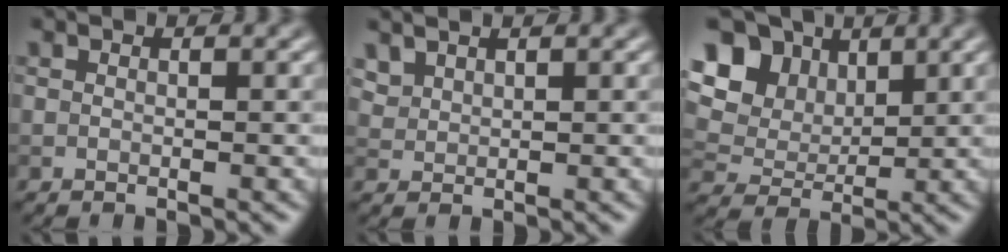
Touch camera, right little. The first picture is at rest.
{"total": 1.6, "force": [1.4, 0.7, 0.4], "torque": [-0.016, 0.001, 0.037]}
{"total": 11.7, "force": [5.4, 8.4, 6.0], "torque": [-0.126, 0.027, 0.093]}